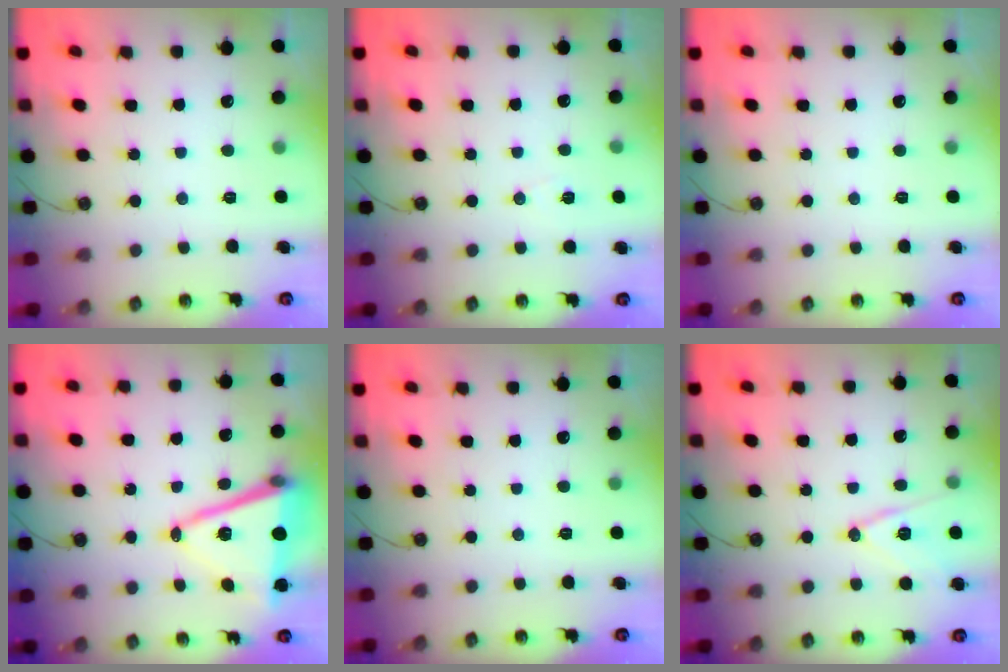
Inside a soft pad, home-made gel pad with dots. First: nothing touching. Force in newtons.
{"total": 5.2, "press": 4.3, "slide": 2.9}
{"total": 0.0}
{"total": 14.2, "press": 13.7, "slide": 3.9}
{"total": 0.0}
{"total": 12.3, "press": 11.8, "slide": 3.2}